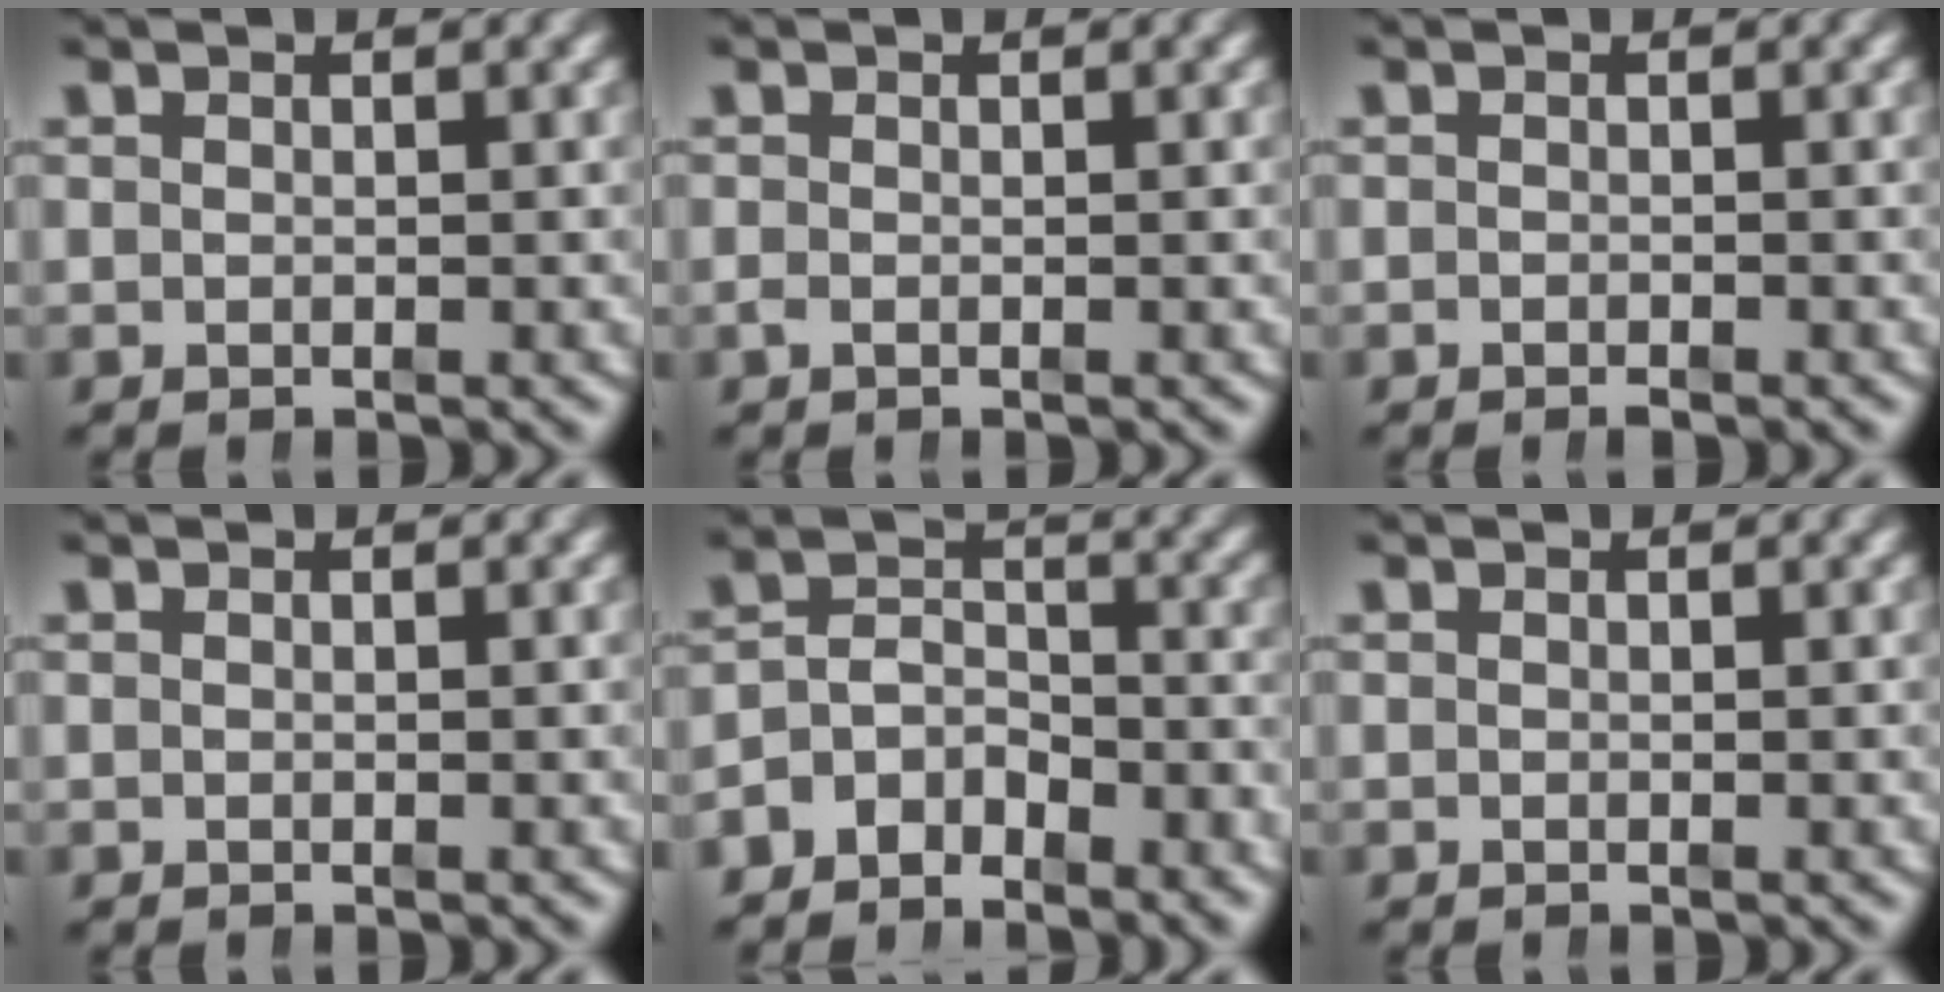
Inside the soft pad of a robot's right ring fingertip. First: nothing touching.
{"total": 0.7, "force": [-0.6, 0.1, 0.2], "torque": [-0.007, -0.007, -0.008]}
{"total": 0.8, "force": [-0.8, -0.1, 0.3], "torque": [-0.003, -0.006, -0.010]}
{"total": 0.0}
{"total": 6.1, "force": [-3.3, 4.5, 2.5], "torque": [-0.037, -0.020, -0.062]}
{"total": 0.0}